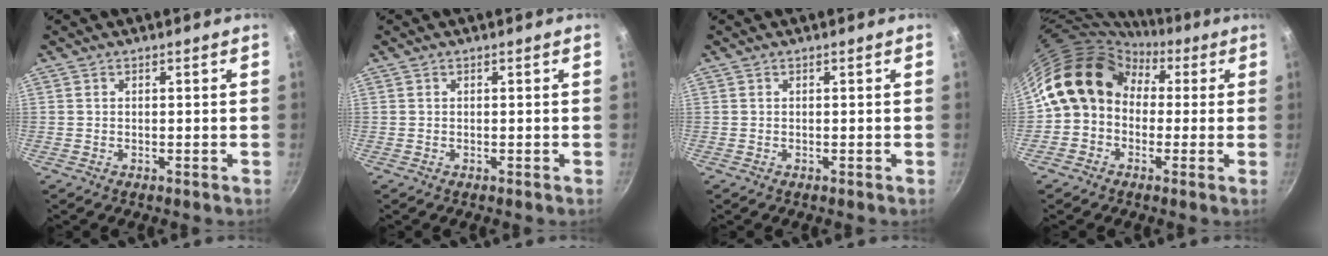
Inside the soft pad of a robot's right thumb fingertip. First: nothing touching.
{"total": 0.0}
{"total": 0.0}
{"total": 13.1, "force": [1.6, 10.9, 7.1], "torque": [-0.083, 0.035, 0.004]}